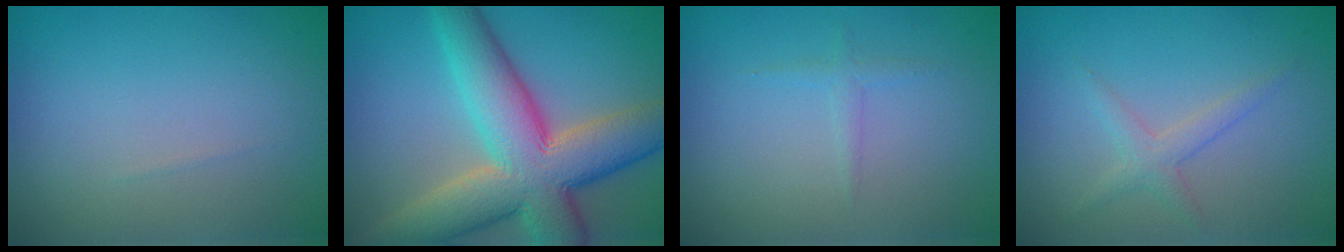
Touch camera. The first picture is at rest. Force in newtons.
{"total": 12.1, "press": 12.0, "slide": 0.9}
{"total": 0.9, "press": 0.9, "slide": 0.0}
{"total": 1.8, "press": 1.8, "slide": 0.1}